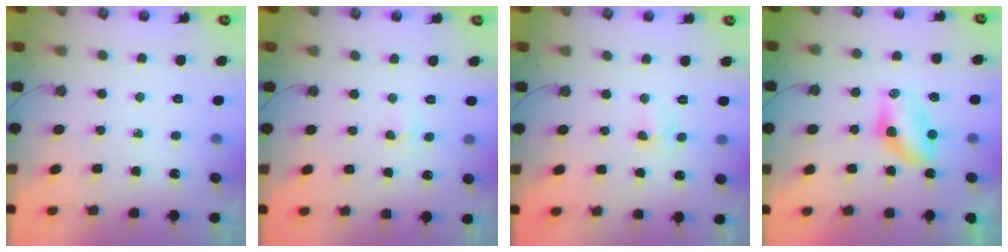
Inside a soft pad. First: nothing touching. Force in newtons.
{"total": 3.7, "press": 3.7, "slide": 0.3}
{"total": 5.0, "press": 5.0, "slide": 0.6}
{"total": 5.8, "press": 5.7, "slide": 0.7}